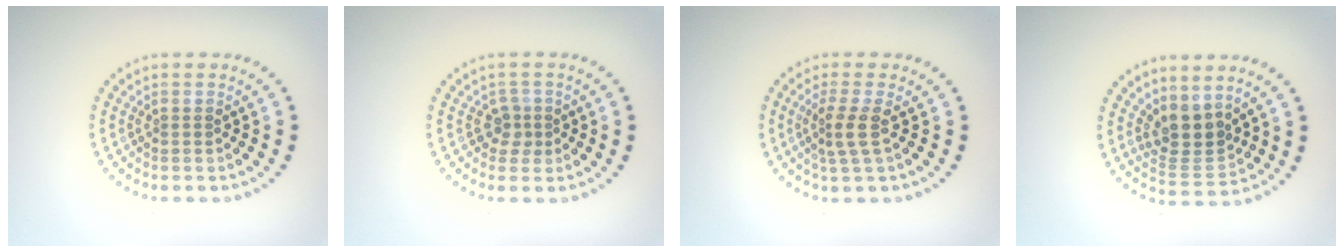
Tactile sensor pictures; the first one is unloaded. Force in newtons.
{"total": 1.7, "press": 1.3, "slide": 1.2}
{"total": 2.4, "press": 1.8, "slide": 1.6}
{"total": 3.6, "press": 3.0, "slide": 2.0}